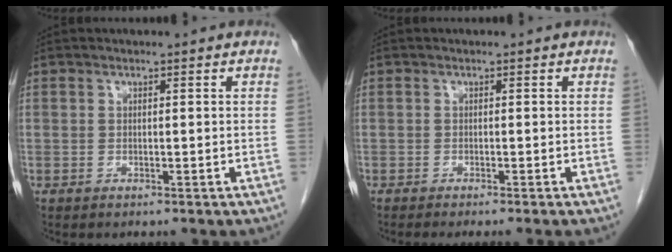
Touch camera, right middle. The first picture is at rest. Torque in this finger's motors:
{"motor_torque": [0.40, -0.26, 0.02, 0.03]}